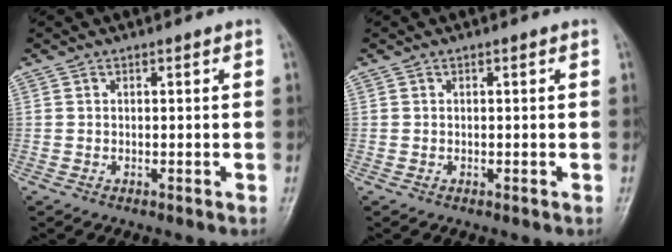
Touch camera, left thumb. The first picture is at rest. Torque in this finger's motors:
{"motor_torque": [-0.19, -0.07, 0.11, 0.02, 0.00]}